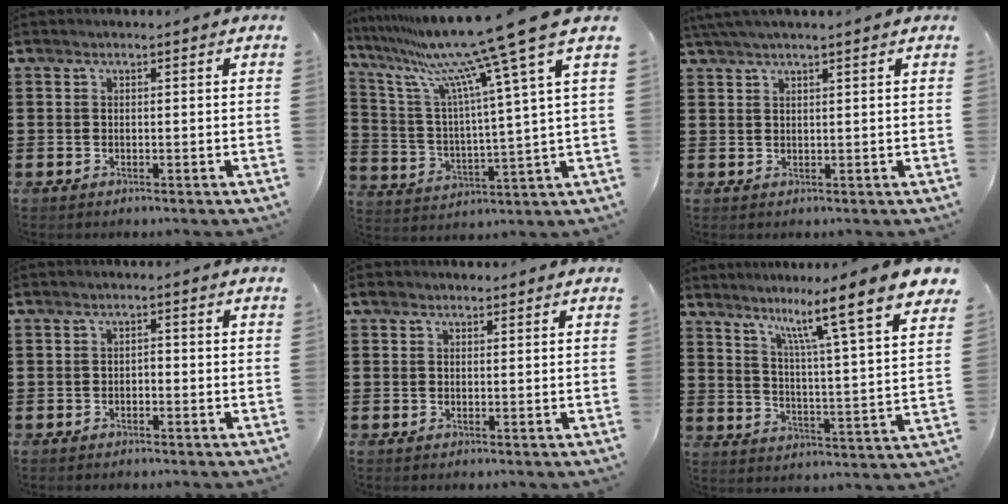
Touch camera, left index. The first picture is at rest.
{"total": 15.2, "force": [12.1, -0.8, 9.2], "torque": [-0.215, -0.076, 0.192]}
{"total": 2.1, "force": [1.7, -0.2, 1.1], "torque": [-0.023, 0.002, 0.033]}
{"total": 1.1, "force": [-1.1, 0.3, 0.2], "torque": [-0.010, 0.000, -0.022]}
{"total": 1.1, "force": [0.8, 0.7, 0.4], "torque": [-0.009, 0.006, 0.014]}
{"total": 9.6, "force": [7.5, -0.8, 6.1], "torque": [-0.113, -0.070, 0.107]}